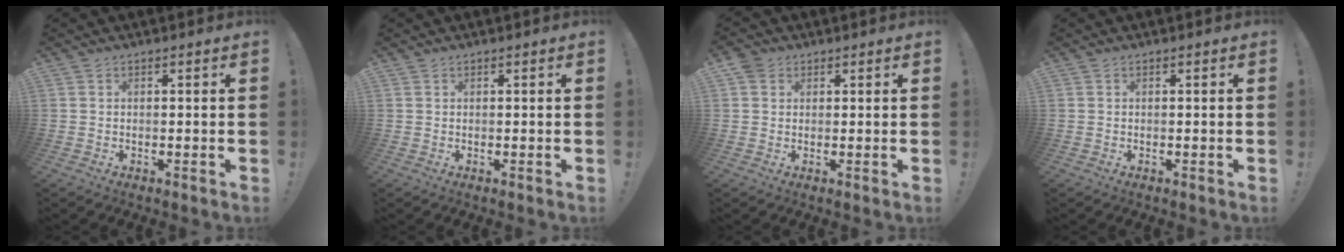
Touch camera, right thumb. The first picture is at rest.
{"total": 0.0}
{"total": 3.3, "force": [1.7, 2.6, 1.0], "torque": [-0.011, -0.004, 0.032]}
{"total": 0.0}